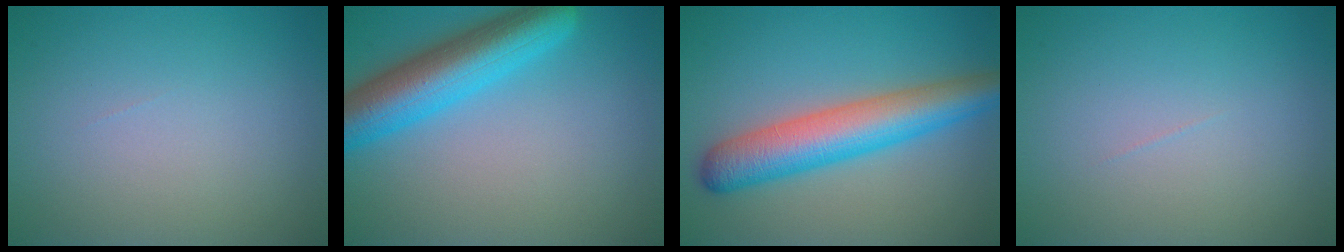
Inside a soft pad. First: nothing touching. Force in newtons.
{"total": 7.6, "press": 7.6, "slide": 0.3}
{"total": 7.1, "press": 7.1, "slide": 0.2}
{"total": 0.0}